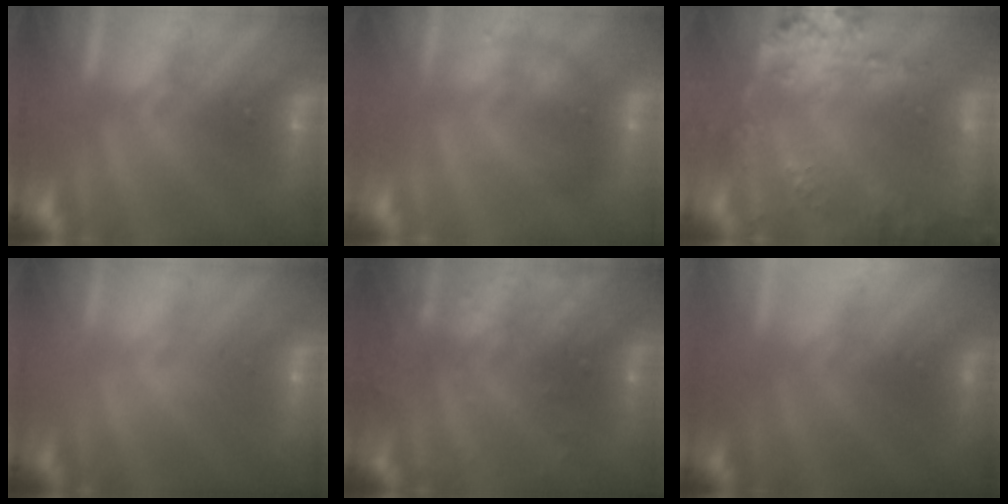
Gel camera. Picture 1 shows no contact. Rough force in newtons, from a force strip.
{"total": 2.0}
{"total": 9.0}
{"total": 2.1}
{"total": 2.9}
{"total": 2.7}